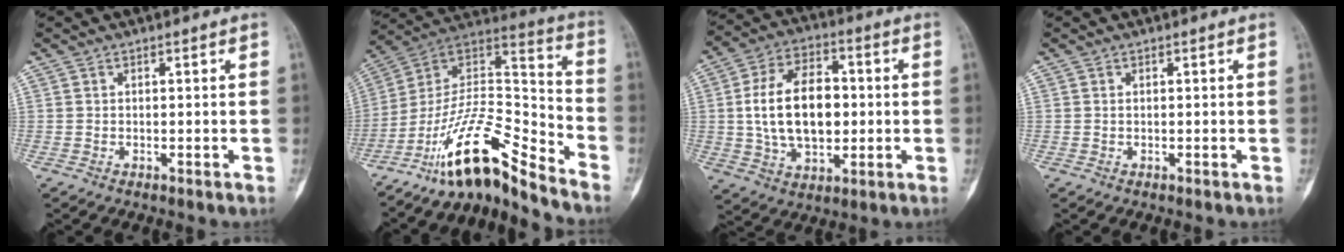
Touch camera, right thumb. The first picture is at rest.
{"total": 17.1, "force": [-13.2, 3.8, 10.1], "torque": [-0.159, 0.124, -0.237]}
{"total": 16.3, "force": [0.5, 10.0, 12.9], "torque": [-0.201, 0.015, 0.009]}
{"total": 0.0}